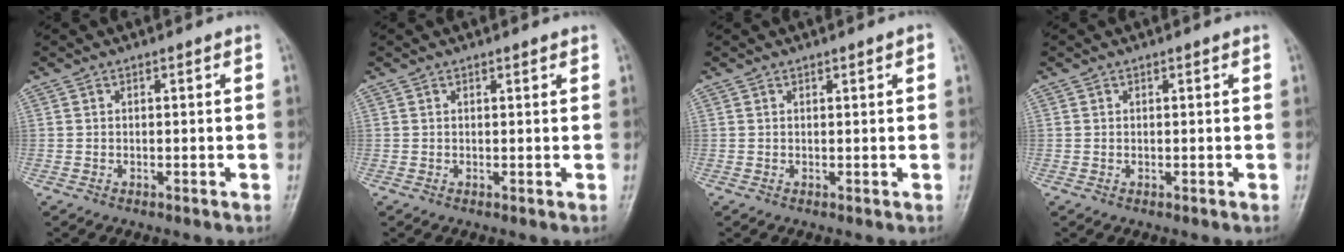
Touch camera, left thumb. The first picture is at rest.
{"total": 0.8, "force": [0.7, 0.3, 0.3], "torque": [-0.004, -0.002, 0.009]}
{"total": 0.9, "force": [0.5, 0.2, 0.7], "torque": [-0.010, 0.000, 0.007]}
{"total": 0.0}